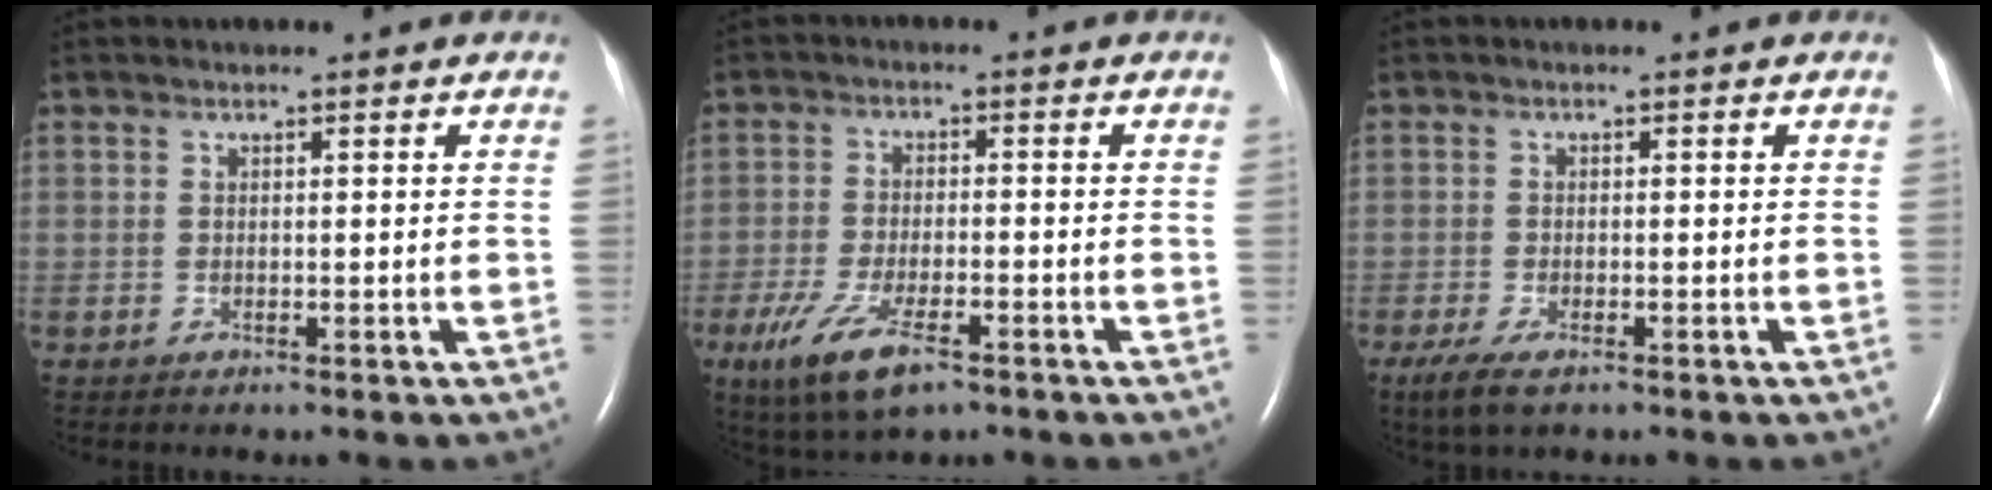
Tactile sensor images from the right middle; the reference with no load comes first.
{"total": 9.2, "force": [-5.2, 2.7, 7.1], "torque": [-0.141, -0.019, -0.087]}
{"total": 4.3, "force": [-2.7, 1.3, 3.0], "torque": [-0.068, -0.011, -0.045]}